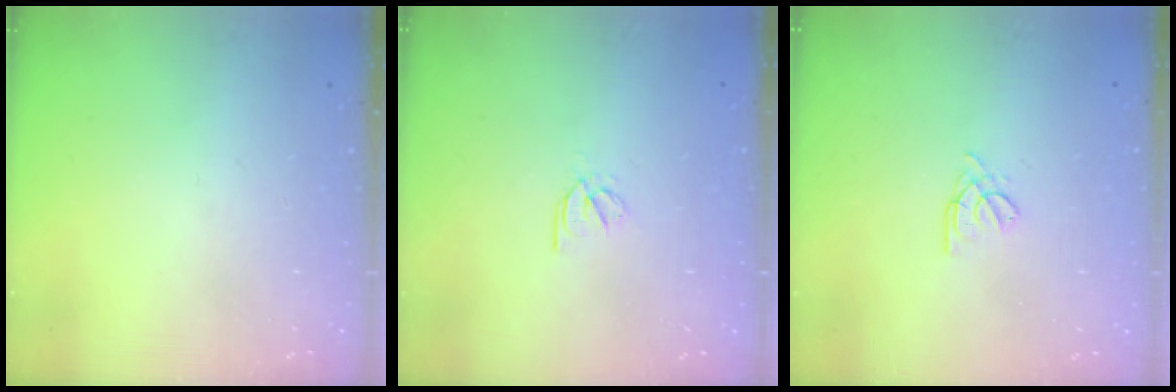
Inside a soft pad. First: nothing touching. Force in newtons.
{"total": 2.2, "press": 2.2, "slide": 0.5}
{"total": 2.0, "press": 2.0, "slide": 0.4}